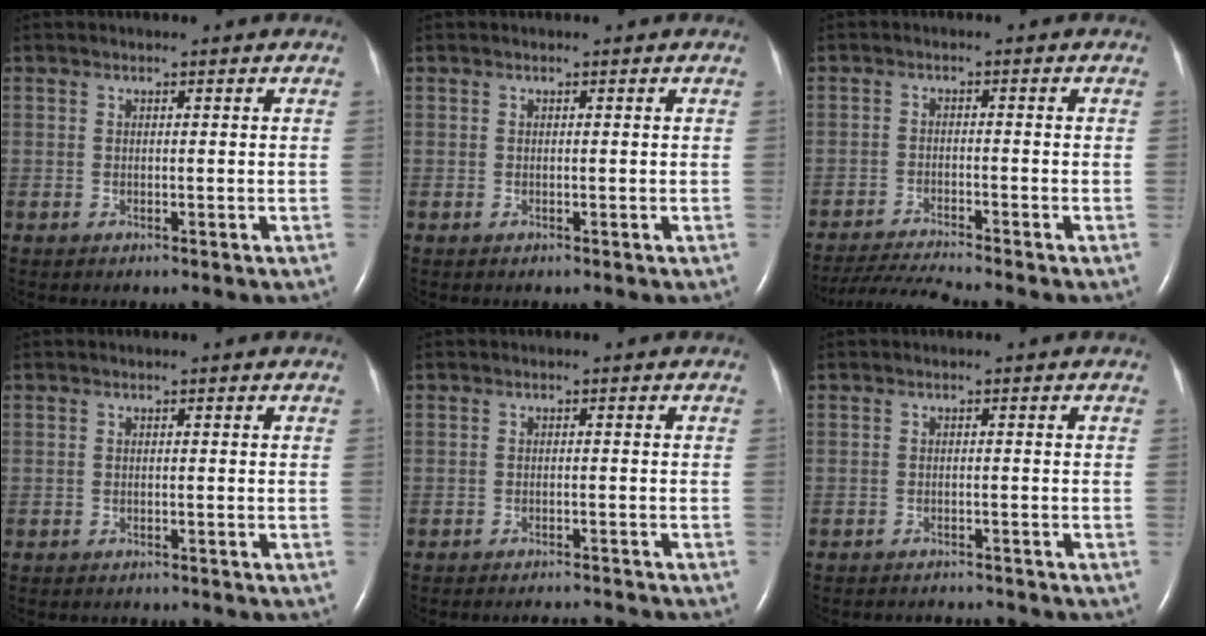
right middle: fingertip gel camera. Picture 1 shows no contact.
{"total": 0.0}
{"total": 6.0, "force": [-5.6, -1.7, 1.5], "torque": [-0.031, -0.019, -0.101]}
{"total": 1.7, "force": [-1.6, 0.5, 0.3], "torque": [-0.010, -0.003, -0.018]}
{"total": 4.4, "force": [-4.4, -0.2, 0.3], "torque": [-0.005, -0.008, -0.058]}
{"total": 4.3, "force": [-4.3, 0.5, 0.1], "torque": [-0.001, -0.007, -0.058]}